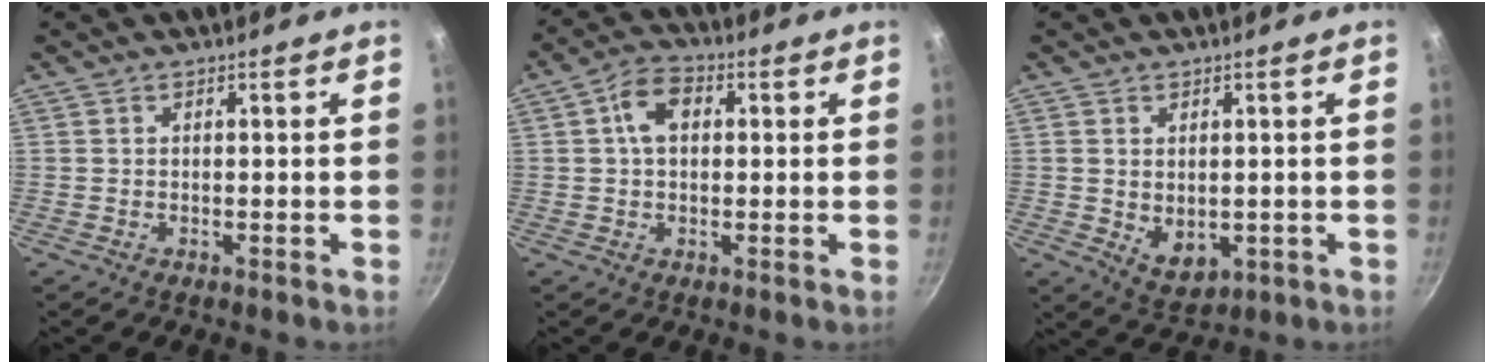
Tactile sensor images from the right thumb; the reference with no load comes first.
{"total": 6.7, "force": [1.3, 4.5, 4.7], "torque": [-0.063, 0.014, 0.013]}
{"total": 5.9, "force": [-0.1, 4.1, 4.2], "torque": [-0.057, -0.015, 0.013]}